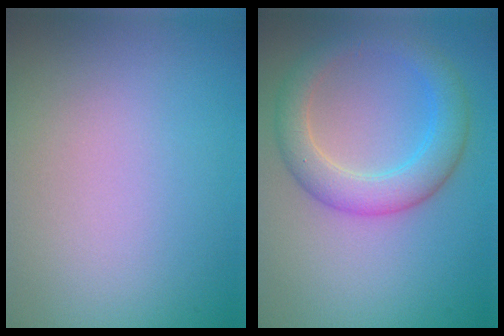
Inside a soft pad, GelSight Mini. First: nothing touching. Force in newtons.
{"total": 4.5, "press": 4.5, "slide": 0.1}